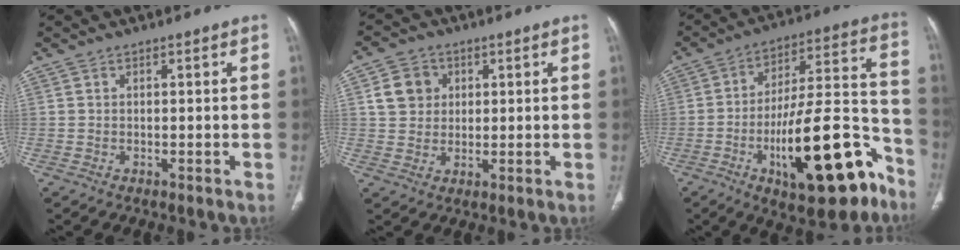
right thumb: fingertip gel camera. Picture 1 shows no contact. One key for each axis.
{"total": 6.4, "fx": 1.8, "fy": 5.7, "fz": 2.4, "tx": -0.020, "ty": -0.001, "tz": 0.033}
{"total": 23.8, "fx": -11.5, "fy": 8.1, "fz": 19.2, "tx": -0.262, "ty": 0.083, "tz": -0.169}